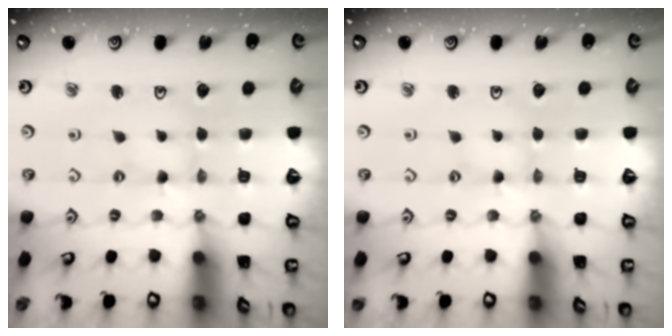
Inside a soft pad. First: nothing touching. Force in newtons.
{"total": 0.6, "press": 0.6, "slide": 0.2}